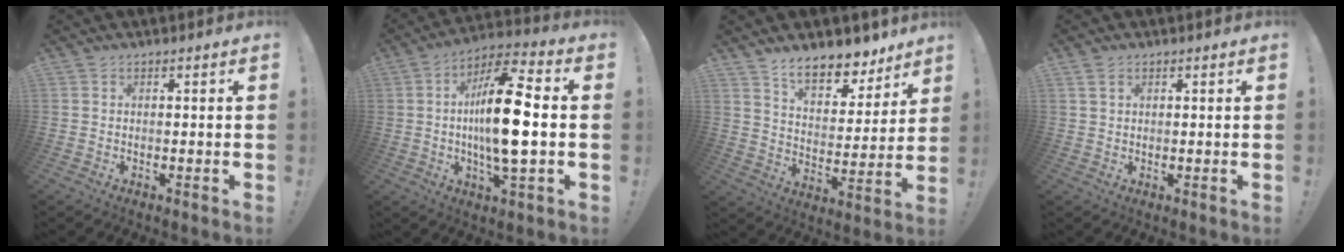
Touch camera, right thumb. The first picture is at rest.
{"total": 18.1, "force": [-0.4, 5.0, 17.4], "torque": [-0.307, -0.002, -0.017]}
{"total": 11.8, "force": [9.6, 4.8, 5.0], "torque": [-0.071, -0.077, 0.172]}
{"total": 2.5, "force": [1.2, 1.6, 1.5], "torque": [-0.021, 0.001, 0.022]}